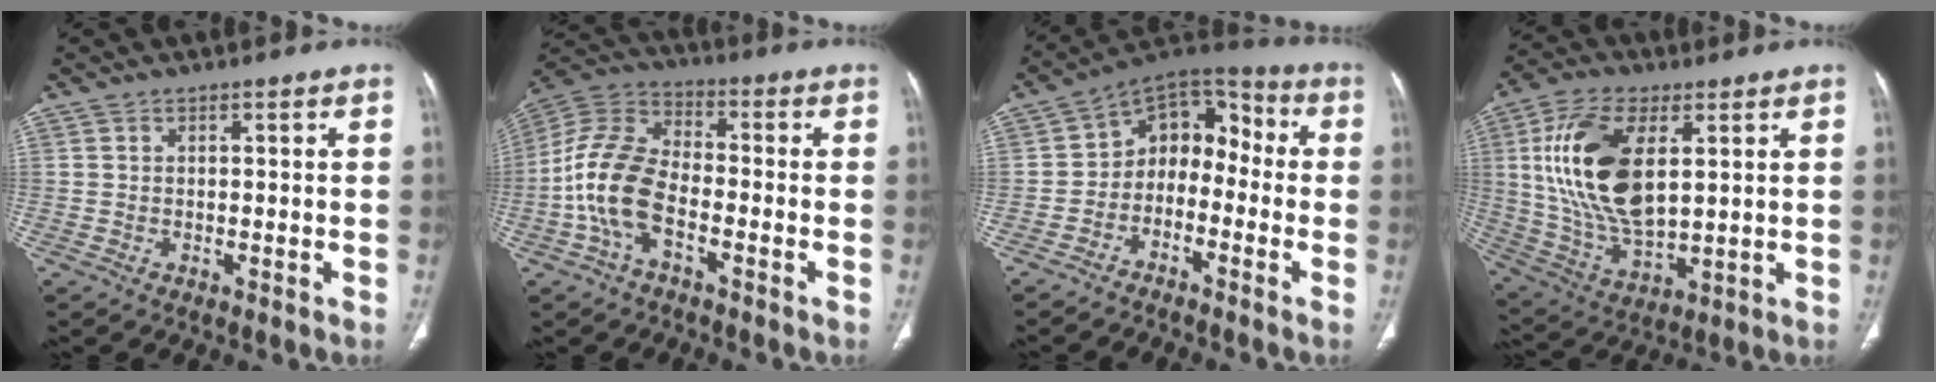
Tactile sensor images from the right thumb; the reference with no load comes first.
{"total": 13.2, "force": [-4.0, 7.3, 10.3], "torque": [-0.216, 0.035, -0.085]}
{"total": 10.9, "force": [-3.0, 8.1, 6.6], "torque": [-0.063, 0.070, -0.070]}
{"total": 19.2, "force": [4.4, 9.6, 16.0], "torque": [-0.312, -0.015, 0.089]}